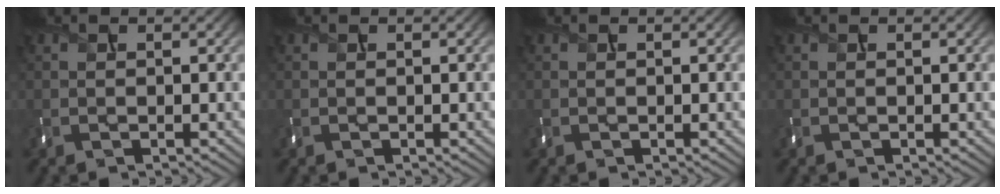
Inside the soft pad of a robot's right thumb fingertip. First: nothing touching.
{"total": 0.0}
{"total": 0.0}
{"total": 0.0}